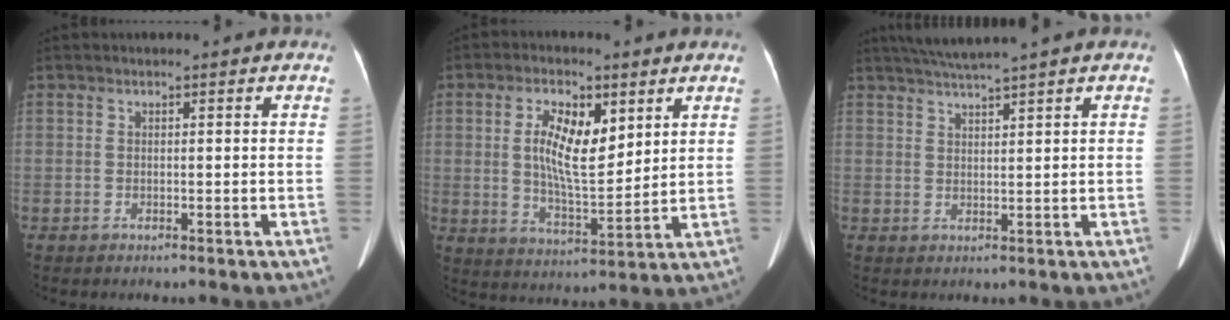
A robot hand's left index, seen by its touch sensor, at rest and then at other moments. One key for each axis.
{"total": 9.6, "fx": 3.0, "fy": 3.5, "fz": 8.5, "tx": -0.152, "ty": -0.003, "tz": 0.057}
{"total": 4.6, "fx": 4.0, "fy": -1.2, "fz": 2.1, "tx": -0.039, "ty": 0.013, "tz": 0.076}